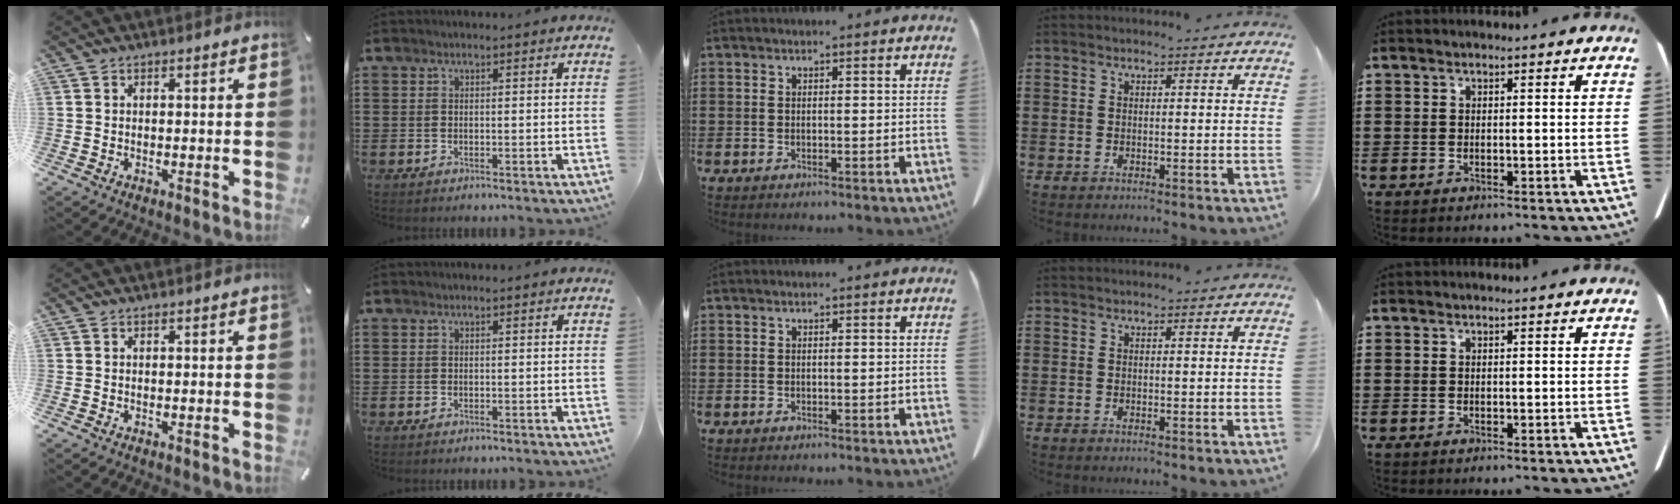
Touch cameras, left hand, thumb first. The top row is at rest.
{}